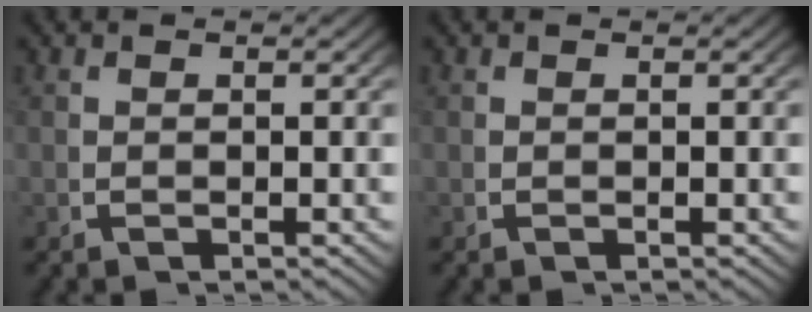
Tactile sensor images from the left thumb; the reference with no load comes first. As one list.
[{"total": 0.0}]